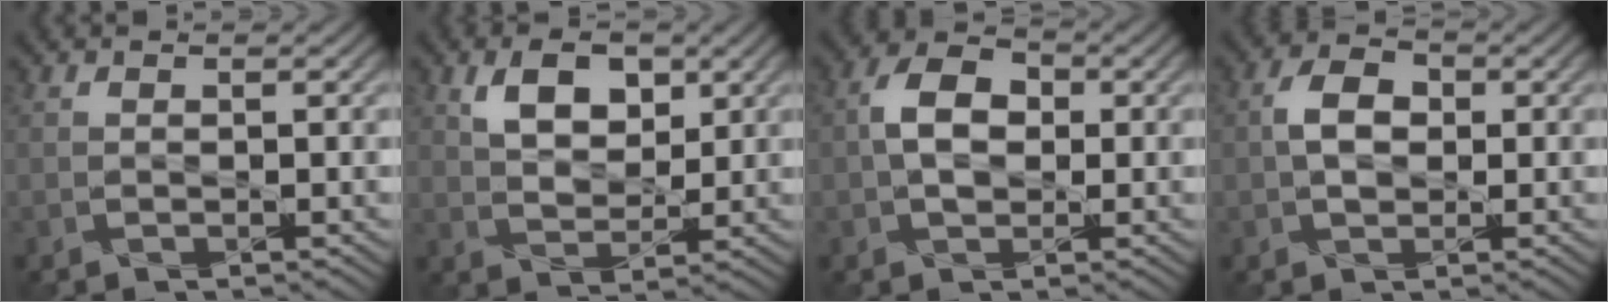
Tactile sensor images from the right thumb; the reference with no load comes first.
{"total": 5.6, "force": [2.7, 3.4, 3.6], "torque": [-0.067, -0.001, 0.048]}
{"total": 5.1, "force": [0.1, 3.6, 3.6], "torque": [-0.070, 0.007, -0.003]}
{"total": 3.8, "force": [0.2, 2.8, 2.6], "torque": [-0.053, 0.003, -0.002]}